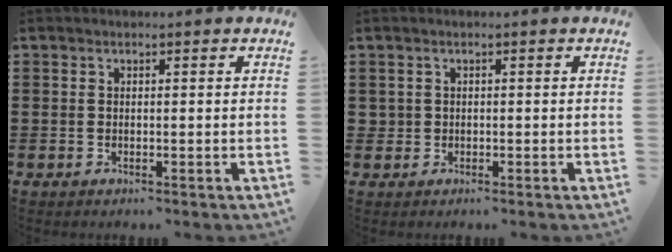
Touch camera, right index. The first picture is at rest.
{"total": 0.8, "force": [-0.1, 0.8, 0.1], "torque": [-0.003, 0.004, -0.003]}